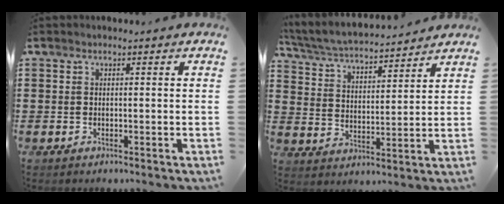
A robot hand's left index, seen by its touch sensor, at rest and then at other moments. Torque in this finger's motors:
{"motor_torque": [2.14, 0.00, 0.46, 0.18]}